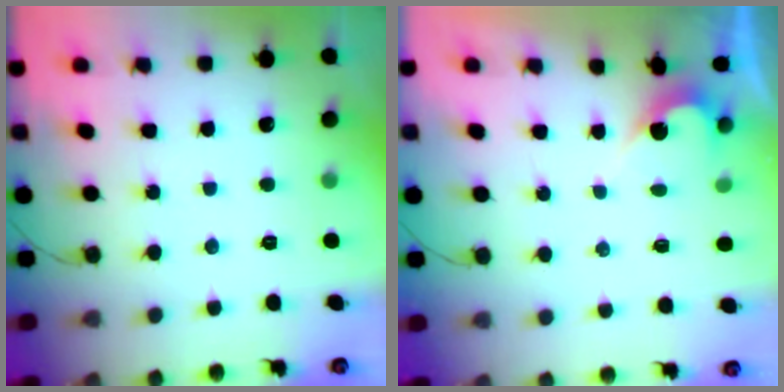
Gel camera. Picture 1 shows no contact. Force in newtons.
{"total": 3.2, "press": 3.2, "slide": 0.2}